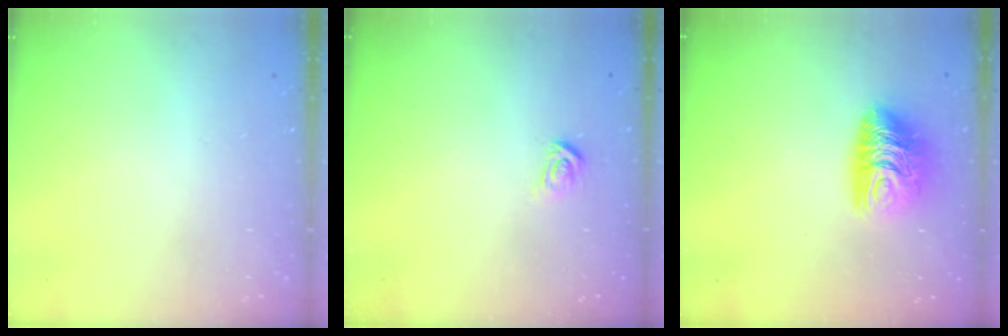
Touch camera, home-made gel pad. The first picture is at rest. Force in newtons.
{"total": 3.2, "press": 3.2, "slide": 0.2}
{"total": 10.7, "press": 10.6, "slide": 1.0}